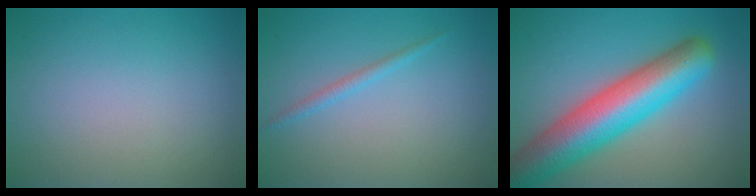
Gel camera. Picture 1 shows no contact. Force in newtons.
{"total": 1.1, "press": 1.1, "slide": 0.1}
{"total": 10.3, "press": 10.3, "slide": 0.4}